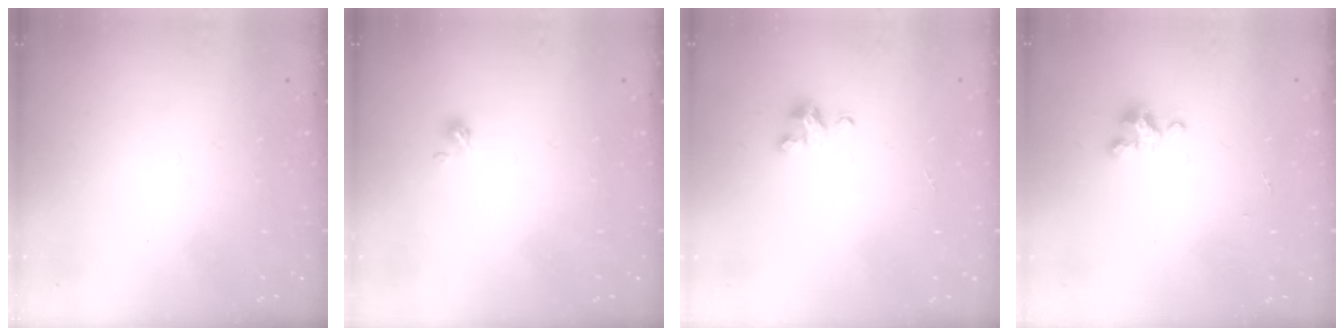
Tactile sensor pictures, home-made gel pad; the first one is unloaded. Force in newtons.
{"total": 0.0}
{"total": 3.0, "press": 3.0, "slide": 0.3}
{"total": 3.5, "press": 3.5, "slide": 0.3}